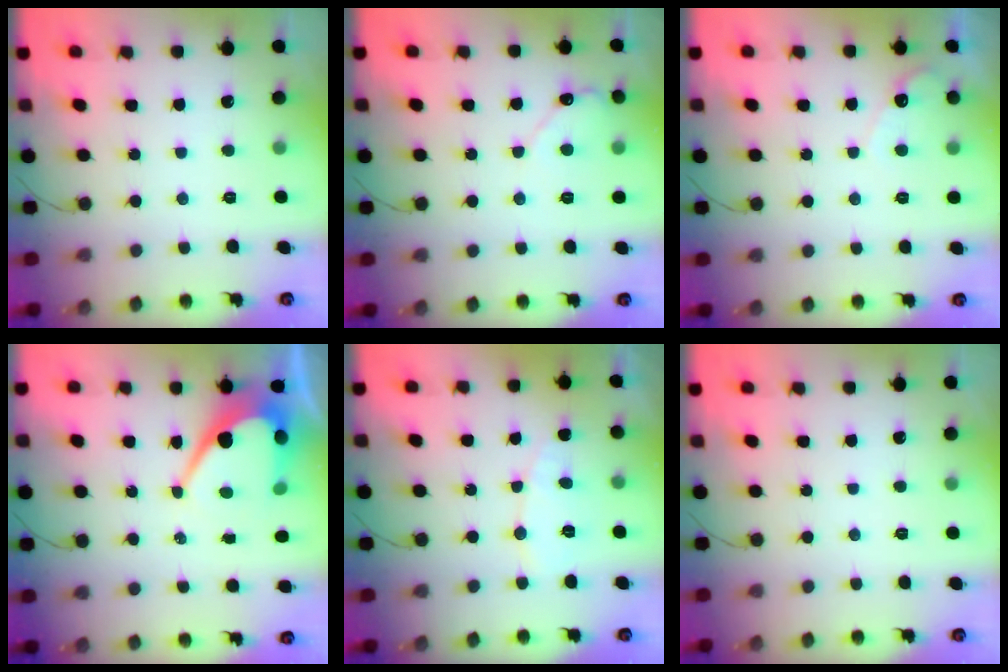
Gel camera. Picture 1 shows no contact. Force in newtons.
{"total": 5.9, "press": 5.8, "slide": 0.5}
{"total": 4.0, "press": 4.0, "slide": 0.2}
{"total": 11.5, "press": 11.4, "slide": 0.9}
{"total": 5.6, "press": 5.5, "slide": 0.5}
{"total": 0.0}